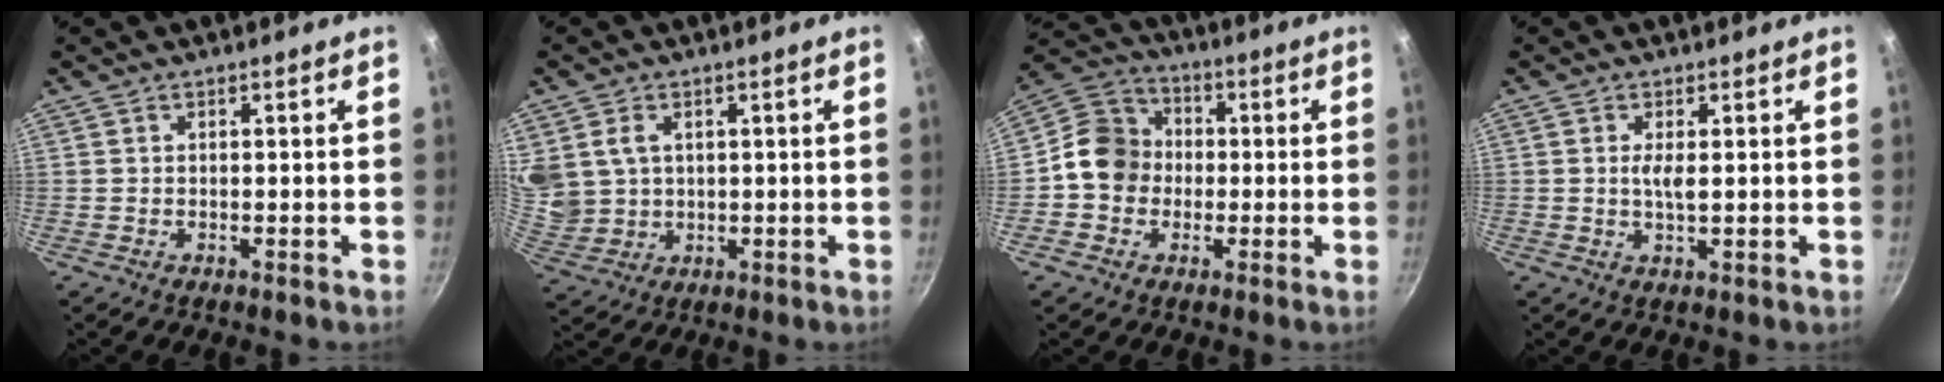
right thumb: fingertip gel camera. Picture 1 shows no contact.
{"total": 9.6, "force": [3.1, 7.5, 5.2], "torque": [-0.096, -0.013, 0.075]}
{"total": 10.5, "force": [-1.0, 9.3, 4.8], "torque": [-0.049, 0.030, -0.039]}
{"total": 2.8, "force": [0.4, 0.7, 2.7], "torque": [-0.051, -0.004, 0.007]}